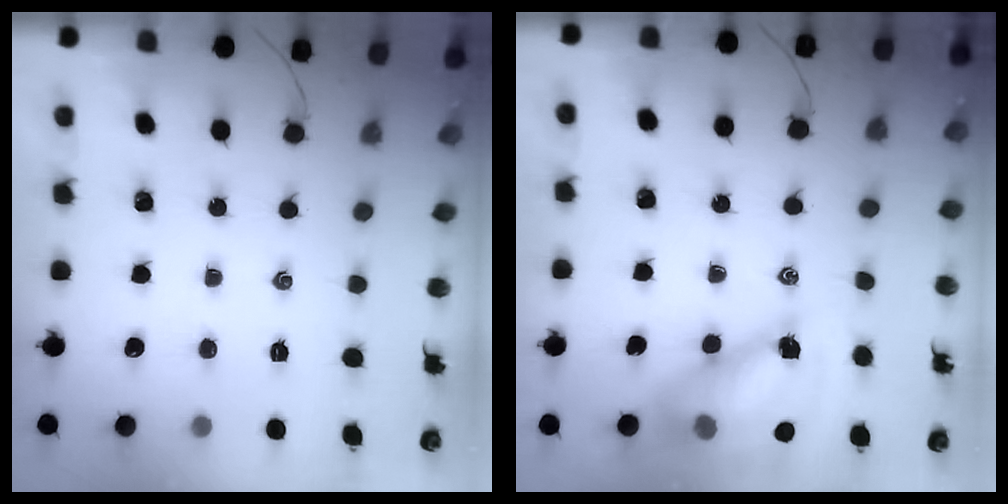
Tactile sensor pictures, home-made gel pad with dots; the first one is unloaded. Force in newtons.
{"total": 12.6, "press": 12.1, "slide": 3.6}